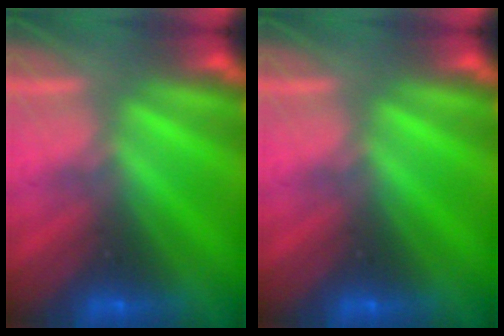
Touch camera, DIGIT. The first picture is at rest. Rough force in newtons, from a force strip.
{"total": 0.0}